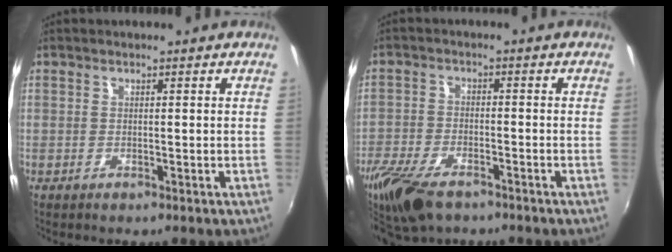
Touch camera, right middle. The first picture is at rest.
{"total": 12.0, "force": [-8.5, 4.9, 6.8], "torque": [-0.169, -0.035, -0.159]}